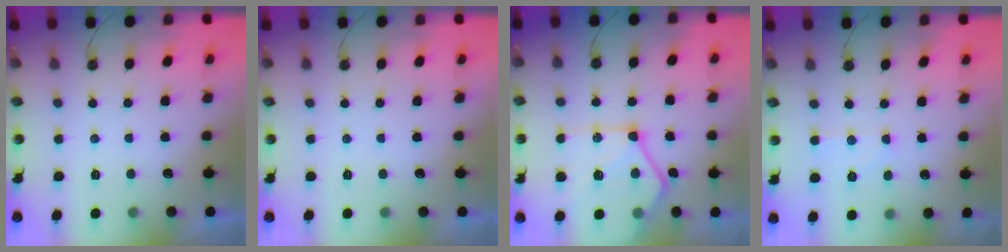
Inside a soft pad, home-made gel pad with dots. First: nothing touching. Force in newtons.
{"total": 0.0}
{"total": 18.1, "press": 18.0, "slide": 2.0}
{"total": 6.1, "press": 6.1, "slide": 0.4}